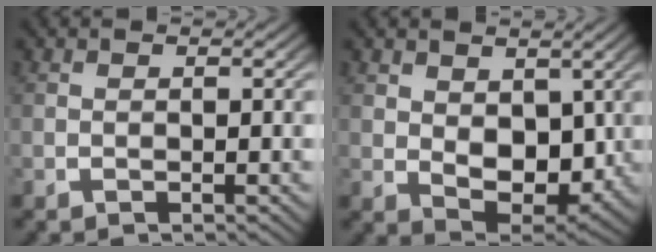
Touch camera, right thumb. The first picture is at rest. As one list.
[{"total": 6.2, "force": [1.0, 4.1, 4.5], "torque": [-0.091, -0.033, 0.033]}]